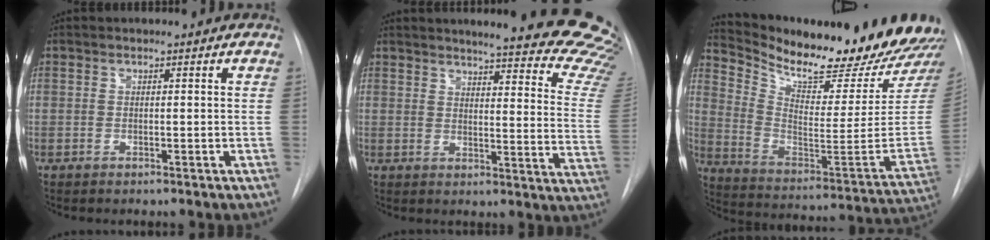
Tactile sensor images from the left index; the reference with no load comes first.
{"total": 25.8, "force": [23.2, 2.5, 10.9], "torque": [-0.116, -0.134, 0.246]}
{"total": 25.1, "force": [22.8, 2.8, 9.9], "torque": [-0.173, -0.100, 0.328]}